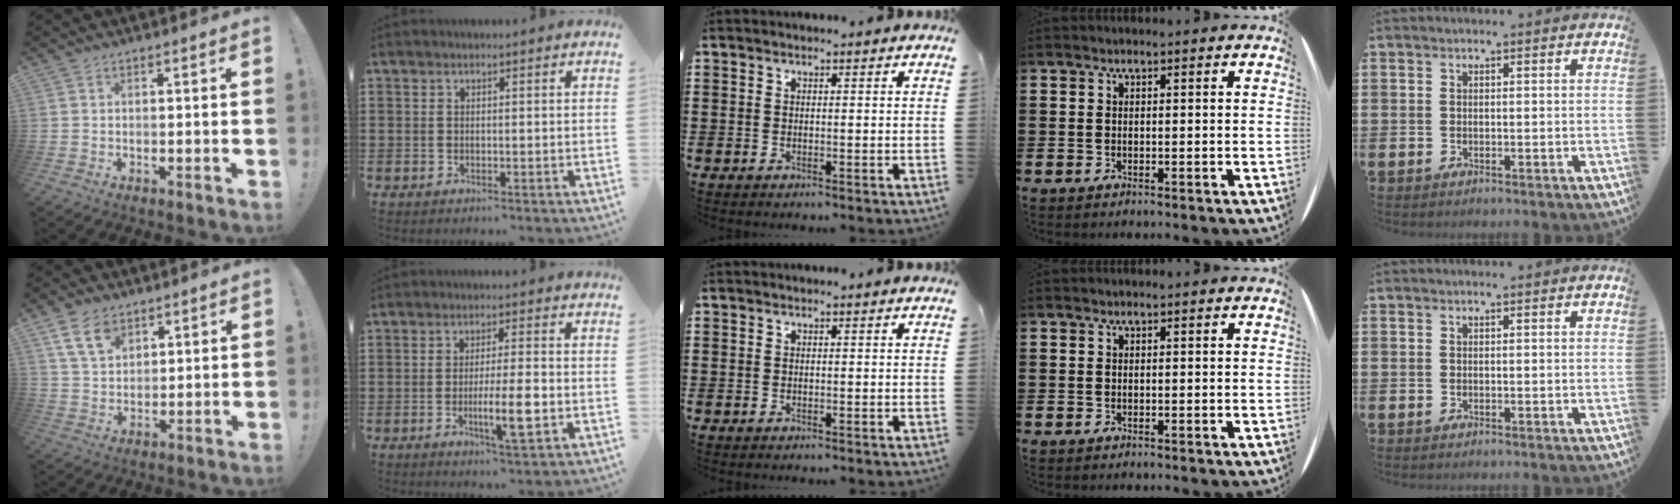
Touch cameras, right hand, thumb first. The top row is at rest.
{"thumb": {"total": 9.7, "force": [5.6, 6.1, 4.9], "torque": [-0.082, -0.017, 0.110]}, "index": {"total": 7.4, "force": [-2.0, 0.9, 7.1], "torque": [-0.128, -0.013, -0.037]}}